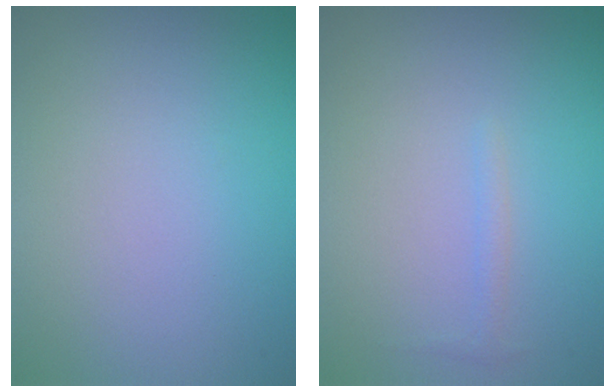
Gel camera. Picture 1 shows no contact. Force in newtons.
{"total": 0.7, "press": 0.7, "slide": 0.0}